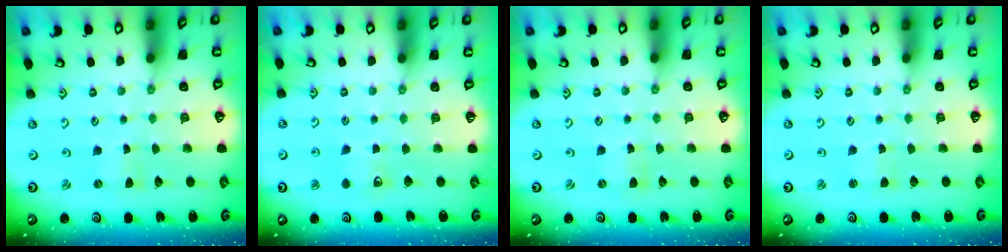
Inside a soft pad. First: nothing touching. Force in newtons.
{"total": 4.8, "press": 4.8, "slide": 0.7}
{"total": 0.0}
{"total": 1.5, "press": 1.4, "slide": 0.2}